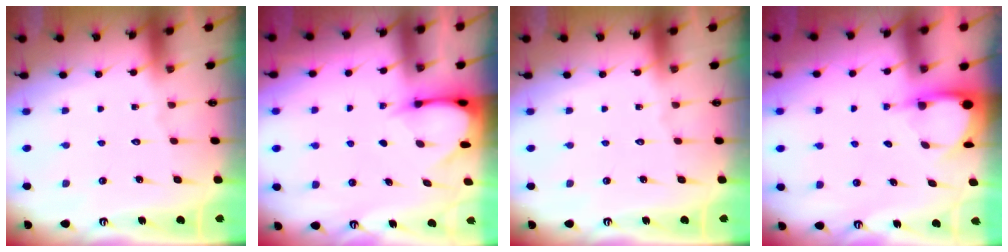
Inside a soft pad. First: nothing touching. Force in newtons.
{"total": 3.6, "press": 3.6, "slide": 0.4}
{"total": 0.0}
{"total": 3.4, "press": 3.4, "slide": 0.2}